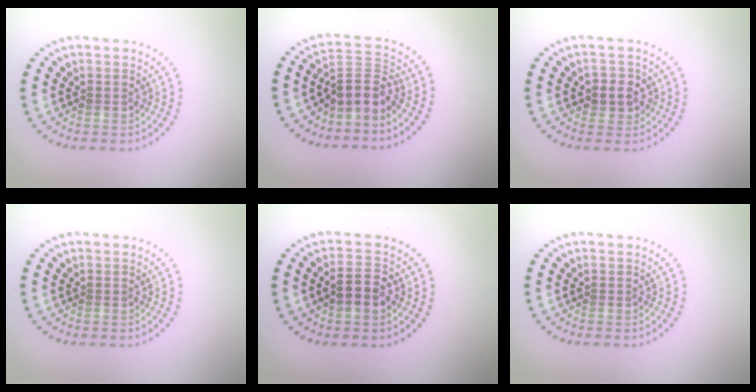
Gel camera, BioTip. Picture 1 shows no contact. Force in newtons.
{"total": 3.2, "press": 2.3, "slide": 2.1}
{"total": 2.3, "press": 2.2, "slide": 0.7}
{"total": 0.0}
{"total": 2.9, "press": 2.9, "slide": 0.4}
{"total": 0.0}